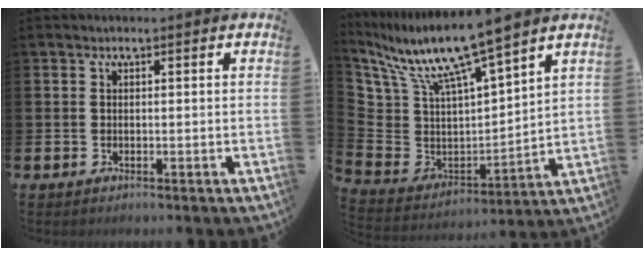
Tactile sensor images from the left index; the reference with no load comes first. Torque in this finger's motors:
{"motor_torque": [1.38, -0.76, 0.88, 0.21]}